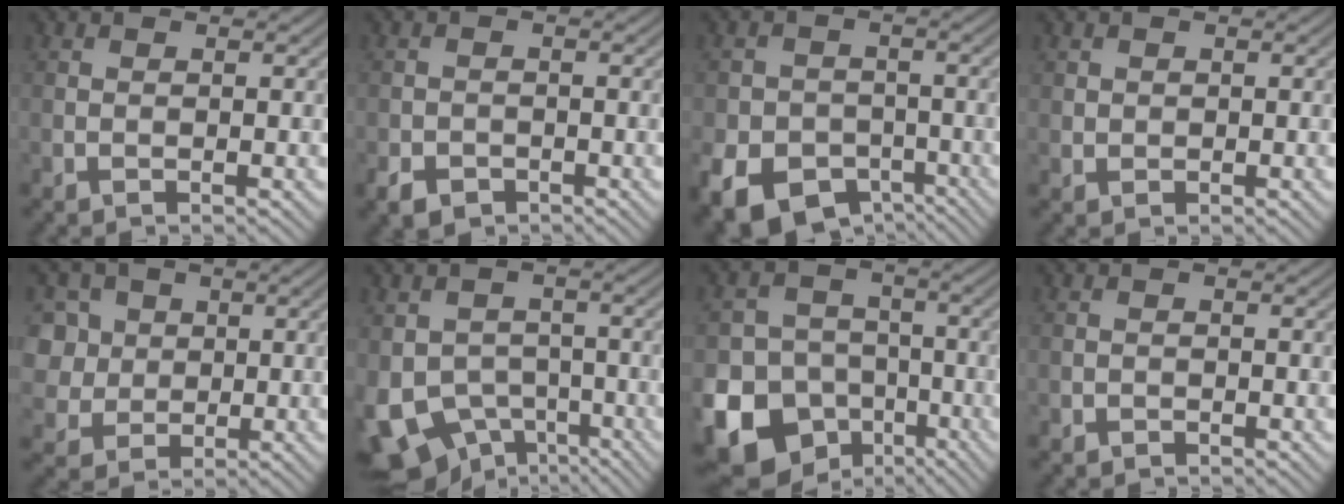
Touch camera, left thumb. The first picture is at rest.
{"total": 2.5, "force": [-1.5, 1.7, 1.0], "torque": [-0.018, -0.006, -0.034]}
{"total": 10.8, "force": [-5.8, 8.1, 4.2], "torque": [-0.084, -0.034, -0.106]}
{"total": 1.2, "force": [0.4, 1.1, 0.3], "torque": [-0.008, -0.005, 0.008]}
{"total": 8.3, "force": [2.2, 7.3, 3.2], "torque": [-0.111, 0.012, 0.036]}
{"total": 9.2, "force": [-4.2, 6.8, 4.6], "torque": [-0.102, -0.031, -0.079]}
{"total": 17.7, "force": [-9.0, 14.2, 5.5], "torque": [-0.149, -0.065, -0.152]}
{"total": 0.6, "force": [-0.5, 0.4, 0.1], "torque": [0.002, -0.002, -0.008]}